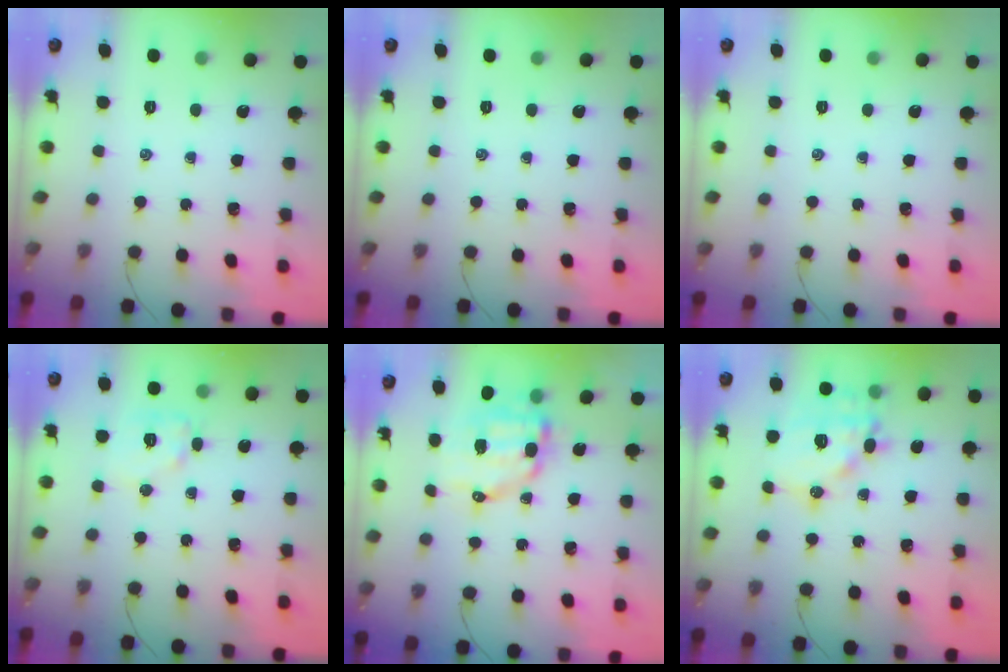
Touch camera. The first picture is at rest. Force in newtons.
{"total": 0.0}
{"total": 0.0}
{"total": 8.9, "press": 8.9, "slide": 0.7}
{"total": 9.6, "press": 9.3, "slide": 2.0}
{"total": 15.2, "press": 14.9, "slide": 3.2}